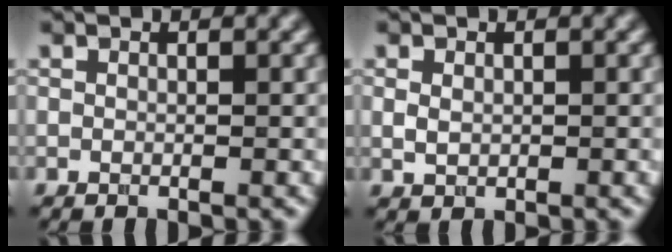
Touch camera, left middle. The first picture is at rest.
{"total": 1.3, "force": [0.2, 0.9, 0.8], "torque": [-0.018, -0.001, 0.006]}